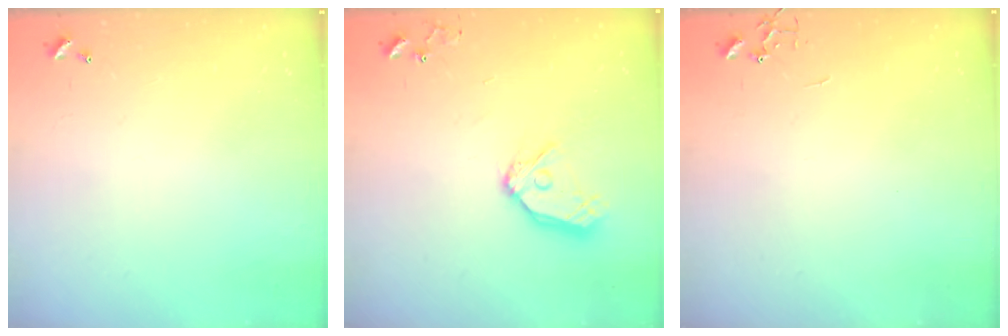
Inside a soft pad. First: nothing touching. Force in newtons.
{"total": 13.0, "press": 12.9, "slide": 1.6}
{"total": 0.0}